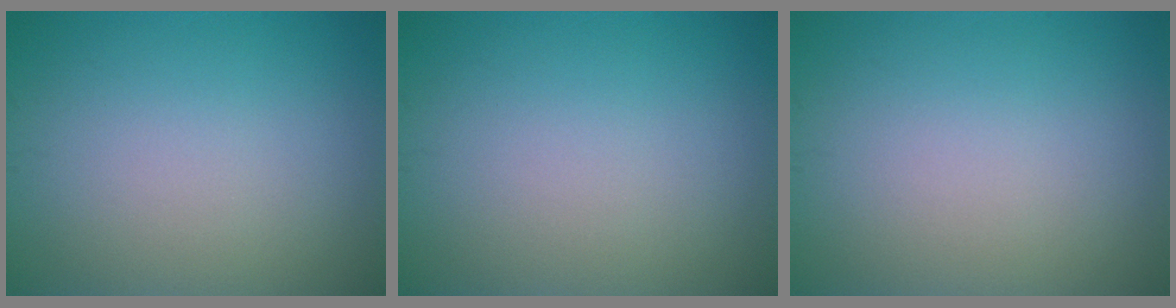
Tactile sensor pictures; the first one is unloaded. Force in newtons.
{"total": 0.0}
{"total": 0.0}